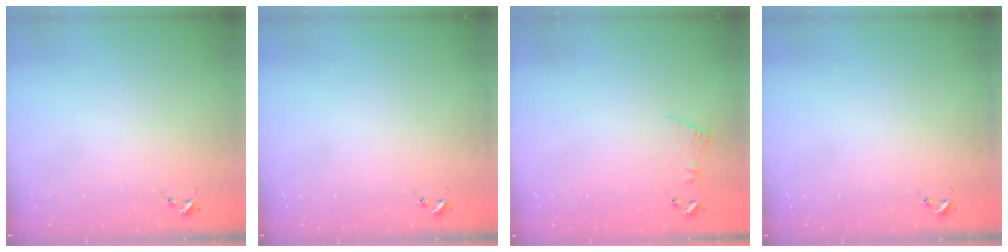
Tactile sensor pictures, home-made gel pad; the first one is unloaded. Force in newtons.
{"total": 0.0}
{"total": 6.5, "press": 6.4, "slide": 0.9}
{"total": 0.0}